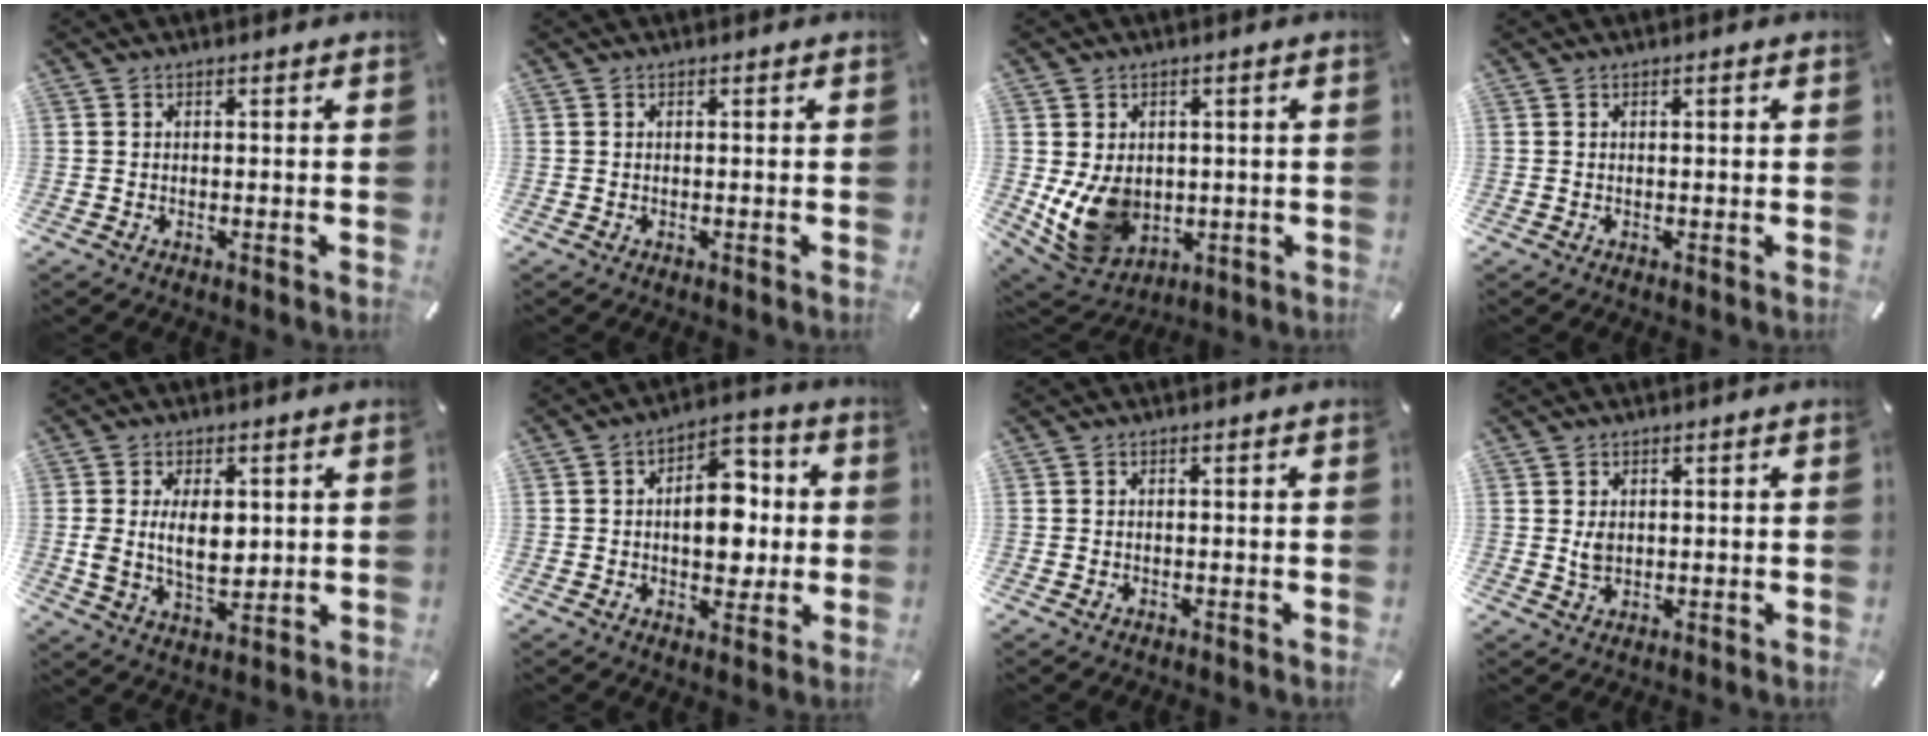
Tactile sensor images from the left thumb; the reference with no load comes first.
{"total": 0.0}
{"total": 11.6, "force": [-0.7, 9.4, 6.7], "torque": [-0.146, -0.010, -0.009]}
{"total": 0.8, "force": [0.2, 0.2, 0.7], "torque": [-0.014, 0.003, 0.001]}
{"total": 9.5, "force": [1.4, 5.7, 7.4], "torque": [-0.134, -0.003, 0.023]}
{"total": 11.9, "force": [0.2, 8.0, 8.8], "torque": [-0.122, 0.005, 0.003]}
{"total": 0.6, "force": [-0.2, 0.4, 0.4], "torque": [-0.007, 0.000, -0.004]}
{"total": 2.4, "force": [0.3, 1.8, 1.5], "torque": [-0.023, 0.001, 0.003]}